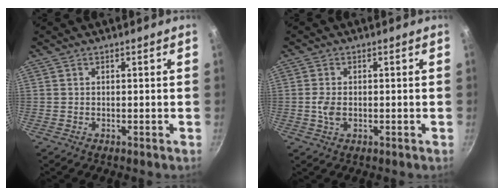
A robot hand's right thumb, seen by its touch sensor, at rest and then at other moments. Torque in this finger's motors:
{"motor_torque": [0.45, 0.20, 0.40, 0.16, 0.00]}